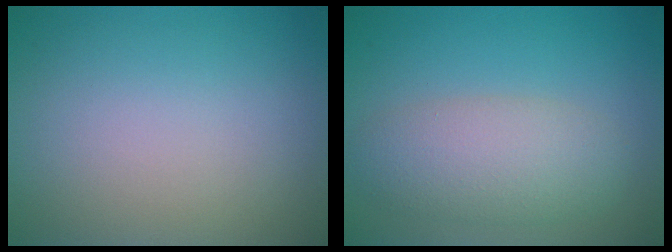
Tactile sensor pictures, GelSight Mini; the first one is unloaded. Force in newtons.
{"total": 4.7, "press": 4.7, "slide": 0.1}